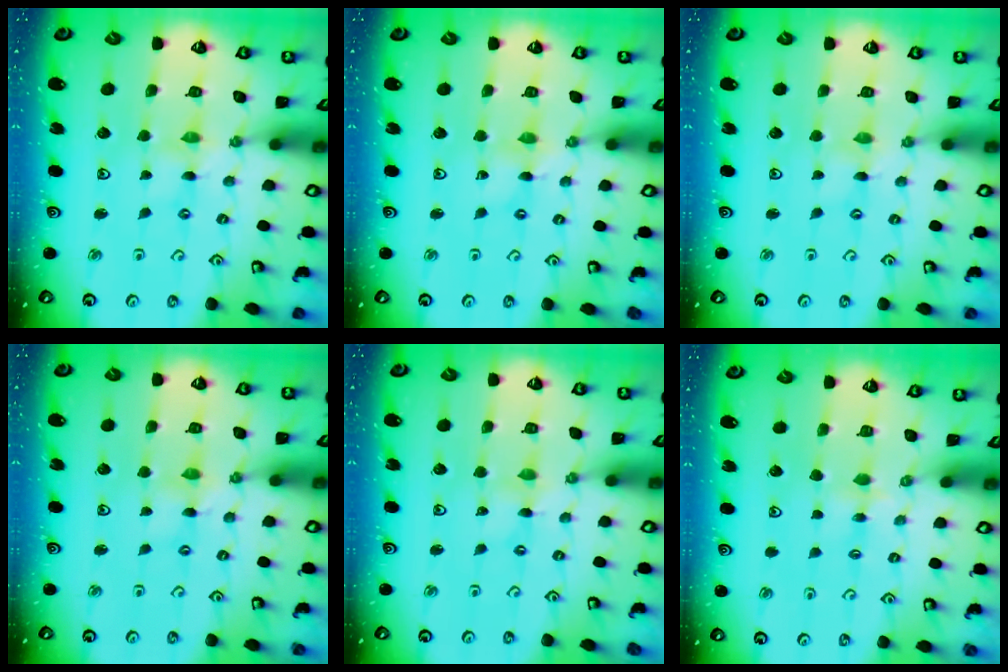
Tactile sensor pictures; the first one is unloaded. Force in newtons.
{"total": 0.7, "press": 0.7, "slide": 0.1}
{"total": 0.0}
{"total": 1.5, "press": 1.5, "slide": 0.2}
{"total": 0.8, "press": 0.8, "slide": 0.1}
{"total": 2.3, "press": 2.3, "slide": 0.4}